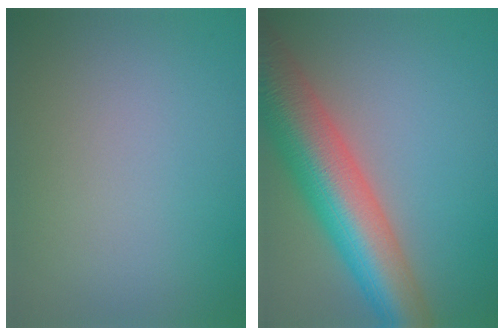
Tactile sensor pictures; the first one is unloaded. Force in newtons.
{"total": 11.5, "press": 11.5, "slide": 0.6}